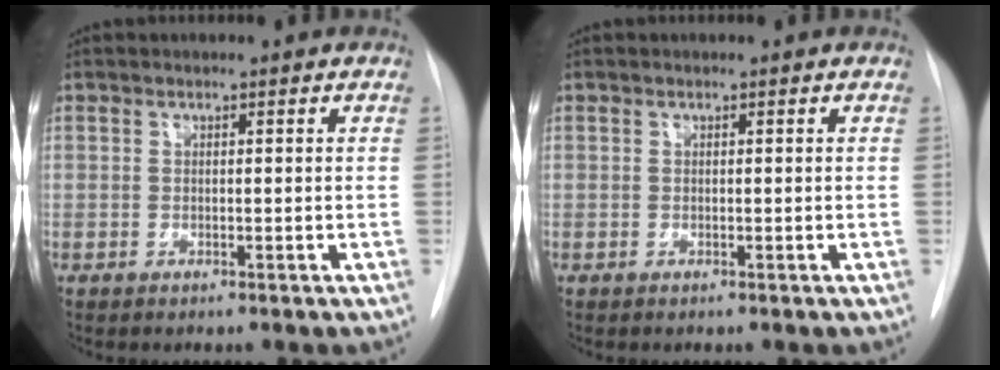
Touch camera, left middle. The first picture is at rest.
{"total": 0.0}